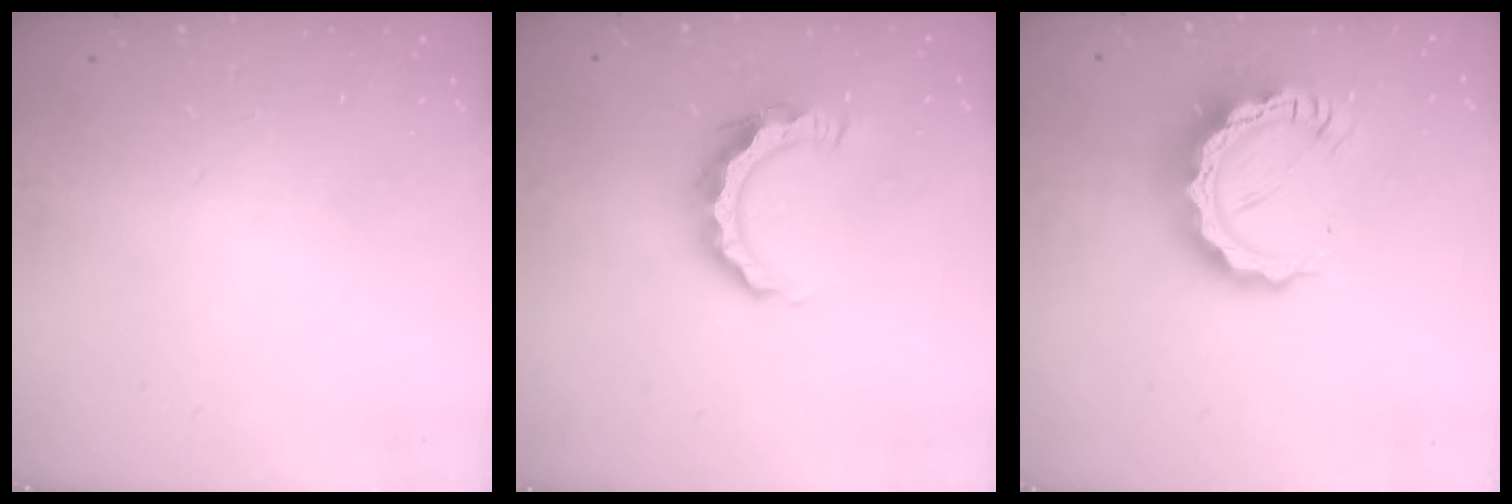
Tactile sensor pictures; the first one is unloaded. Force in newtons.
{"total": 9.6, "press": 9.5, "slide": 0.9}
{"total": 13.3, "press": 13.2, "slide": 1.2}